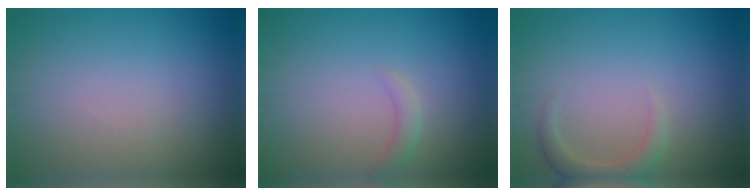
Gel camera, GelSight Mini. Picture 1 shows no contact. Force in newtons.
{"total": 1.1, "press": 1.1, "slide": 0.2}
{"total": 2.0, "press": 2.0, "slide": 0.3}